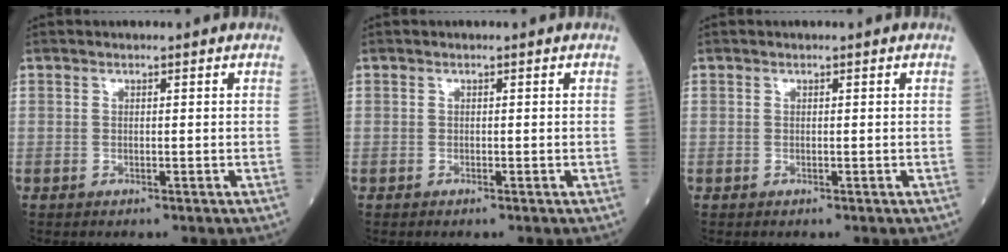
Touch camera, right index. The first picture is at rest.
{"total": 0.0}
{"total": 0.0}